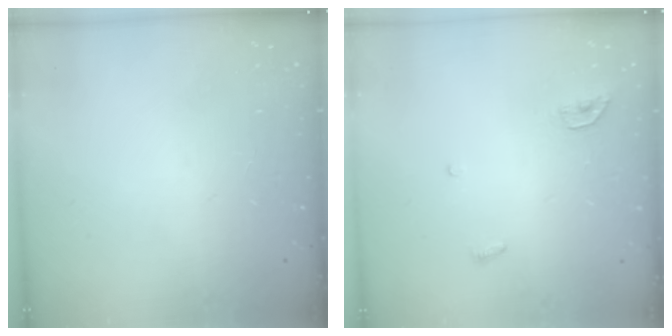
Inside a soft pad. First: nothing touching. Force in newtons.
{"total": 4.3, "press": 4.3, "slide": 0.4}